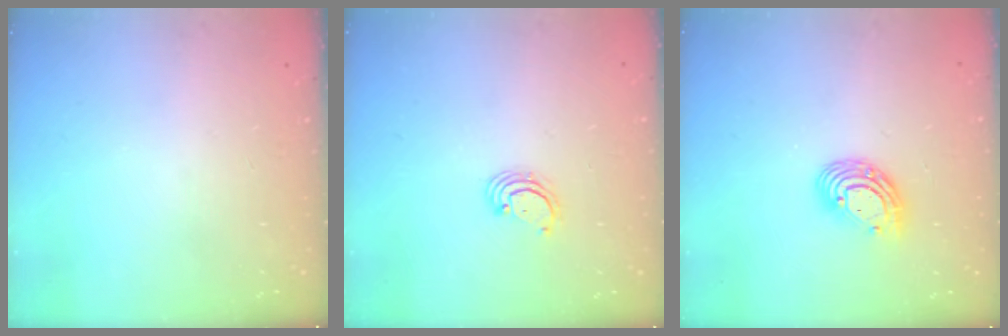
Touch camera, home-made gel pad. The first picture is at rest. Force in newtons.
{"total": 2.6, "press": 2.6, "slide": 0.3}
{"total": 9.5, "press": 9.4, "slide": 1.7}